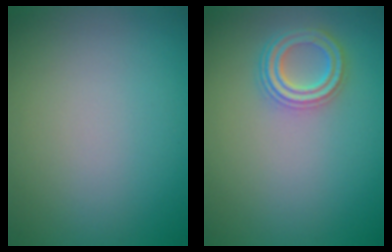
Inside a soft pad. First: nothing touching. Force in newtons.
{"total": 3.7, "press": 3.4, "slide": 1.5}